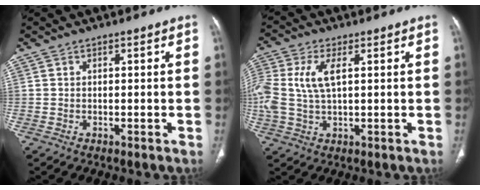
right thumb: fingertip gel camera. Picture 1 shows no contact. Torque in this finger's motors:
{"motor_torque": [0.00, -0.01, 0.98, 0.63, 0.15]}